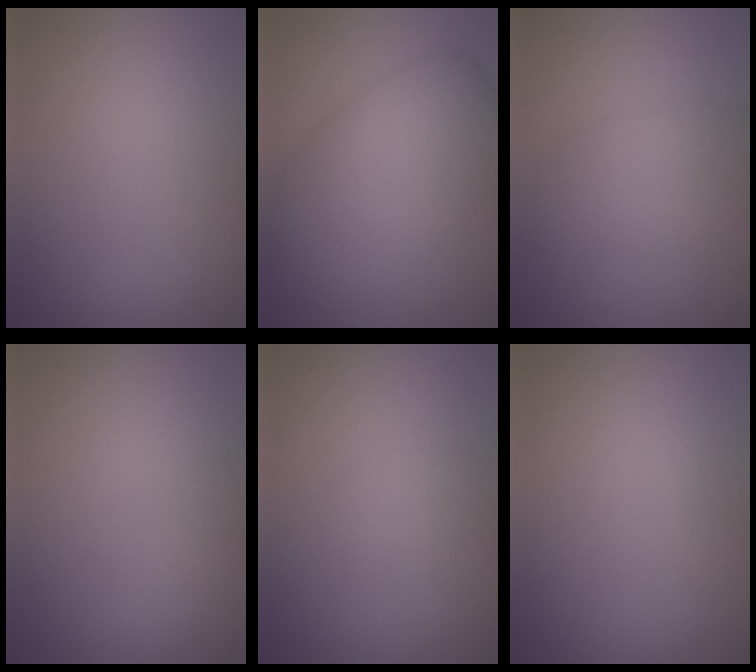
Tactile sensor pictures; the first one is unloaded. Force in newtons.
{"total": 8.7, "press": 8.7, "slide": 0.1}
{"total": 2.4, "press": 2.4, "slide": 0.2}
{"total": 2.1, "press": 2.1, "slide": 0.1}
{"total": 0.8, "press": 0.8, "slide": 0.0}
{"total": 0.0}